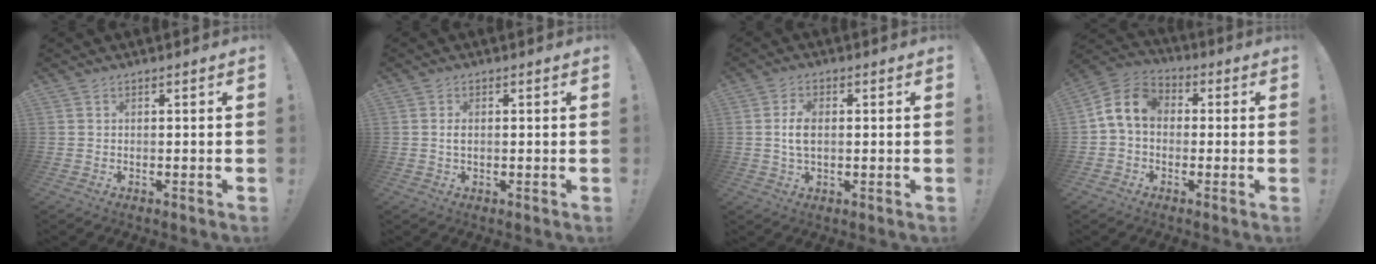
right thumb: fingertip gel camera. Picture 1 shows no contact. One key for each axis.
{"total": 1.5, "fx": 0.1, "fy": 0.8, "fz": 1.3, "tx": -0.020, "ty": 0.000, "tz": -0.001}
{"total": 5.3, "fx": 0.3, "fy": 3.0, "fz": 4.4, "tx": -0.080, "ty": -0.002, "tz": 0.001}
{"total": 9.6, "fx": 0.9, "fy": 7.1, "fz": 6.4, "tx": -0.118, "ty": 0.015, "tz": 0.022}